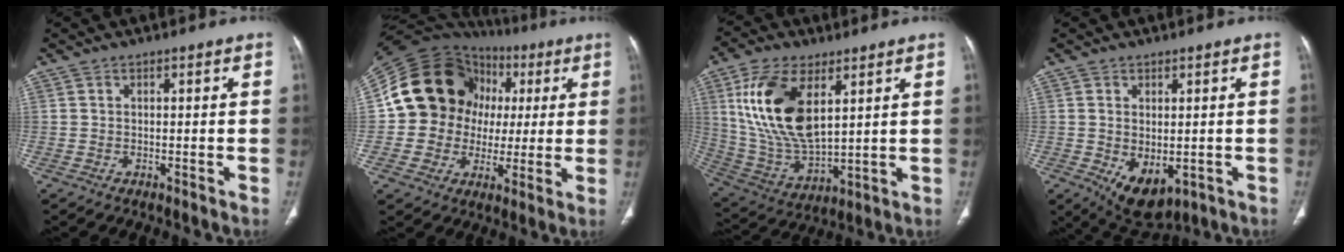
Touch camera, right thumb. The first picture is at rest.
{"total": 19.9, "force": [3.4, 17.8, 8.2], "torque": [-0.092, 0.039, 0.070]}
{"total": 18.2, "force": [6.4, 9.1, 14.4], "torque": [-0.272, -0.025, 0.133]}
{"total": 7.8, "force": [-1.7, 4.4, 6.2], "torque": [-0.091, -0.010, -0.005]}